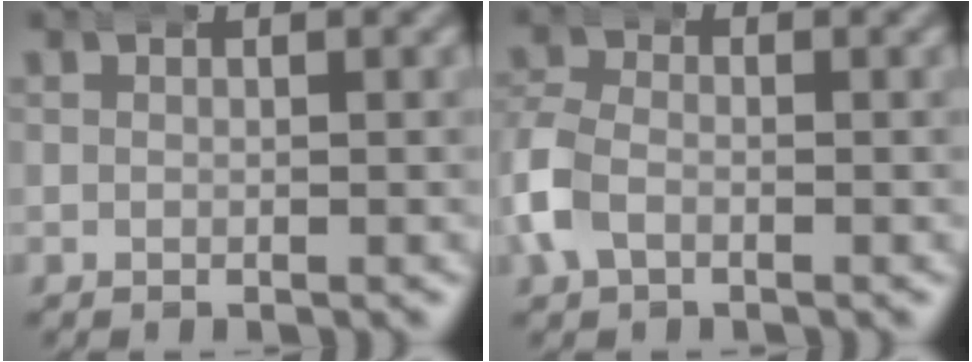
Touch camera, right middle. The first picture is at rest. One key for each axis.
{"total": 3.7, "fx": -1.3, "fy": 3.1, "fz": 1.6, "tx": -0.070, "ty": -0.015, "tz": -0.020}